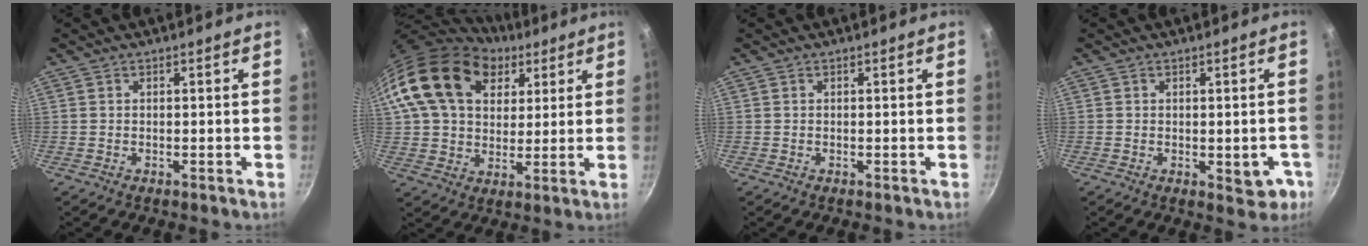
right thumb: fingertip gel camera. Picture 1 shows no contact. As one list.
[{"total": 21.0, "force": [8.9, 14.8, 11.9], "torque": [-0.190, -0.005, 0.155]}, {"total": 0.0}, {"total": 4.9, "force": [-1.3, 2.8, 3.8], "torque": [-0.023, 0.005, -0.013]}]